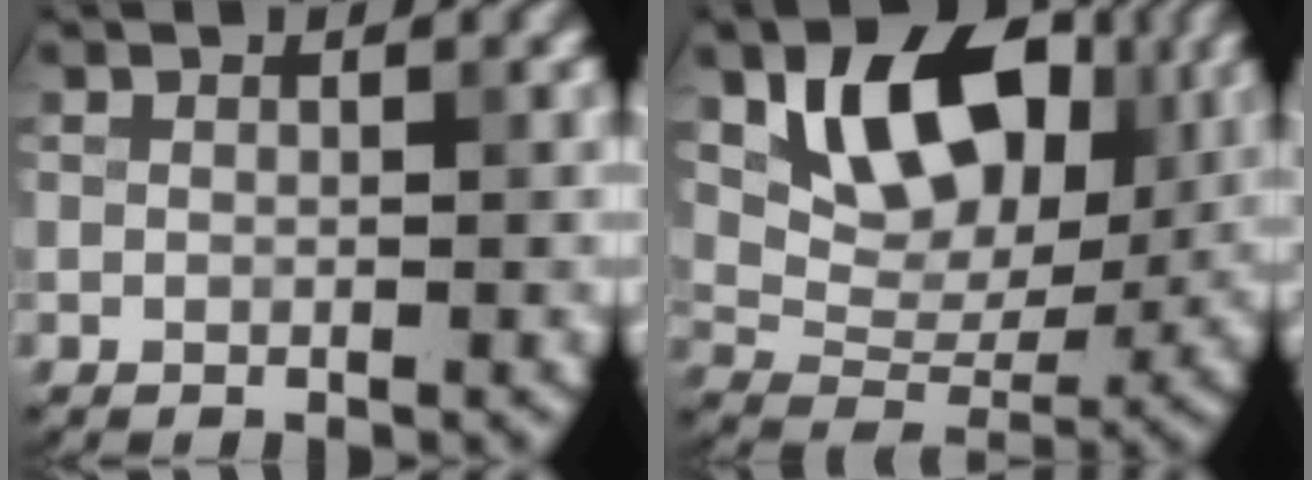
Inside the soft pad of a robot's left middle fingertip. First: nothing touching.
{"total": 9.8, "force": [3.4, 6.4, 6.6], "torque": [-0.110, -0.009, 0.054]}